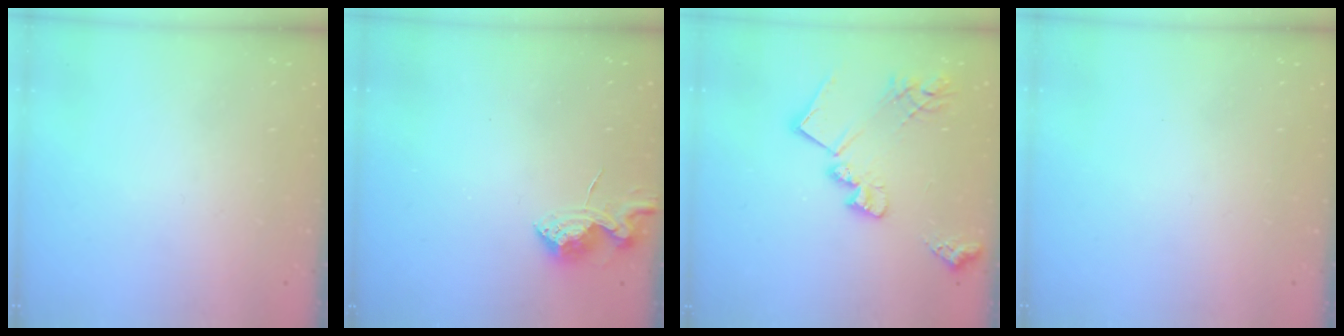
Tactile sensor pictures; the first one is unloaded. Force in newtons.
{"total": 7.3, "press": 7.3, "slide": 0.6}
{"total": 18.4, "press": 18.4, "slide": 1.4}
{"total": 0.0}